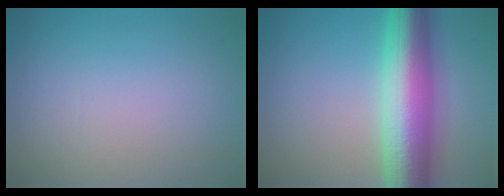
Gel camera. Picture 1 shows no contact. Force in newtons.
{"total": 10.7, "press": 10.7, "slide": 0.0}